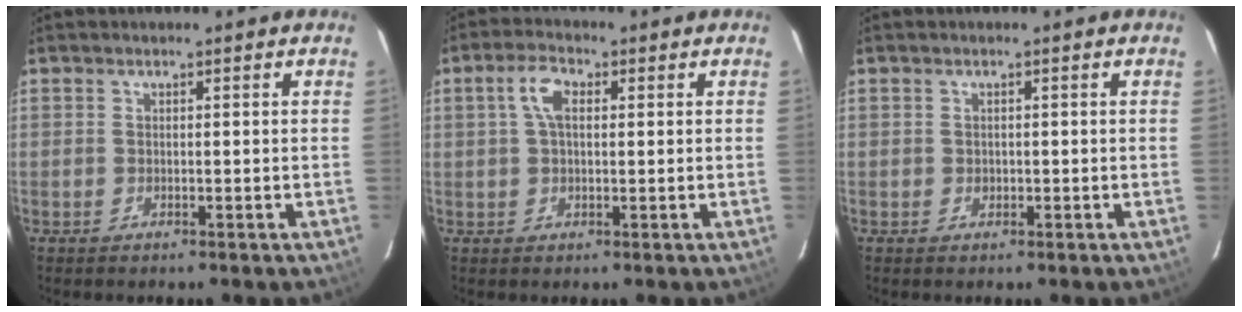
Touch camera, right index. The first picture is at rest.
{"total": 4.6, "force": [1.1, 2.4, 3.7], "torque": [-0.074, 0.014, 0.021]}
{"total": 0.8, "force": [0.0, 0.8, 0.1], "torque": [0.002, 0.002, 0.003]}